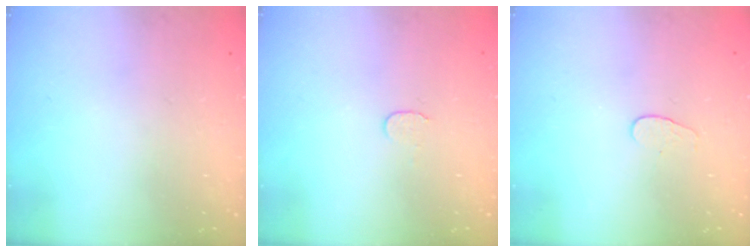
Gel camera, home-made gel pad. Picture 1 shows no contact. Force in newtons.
{"total": 3.8, "press": 3.8, "slide": 0.3}
{"total": 3.3, "press": 3.3, "slide": 0.3}